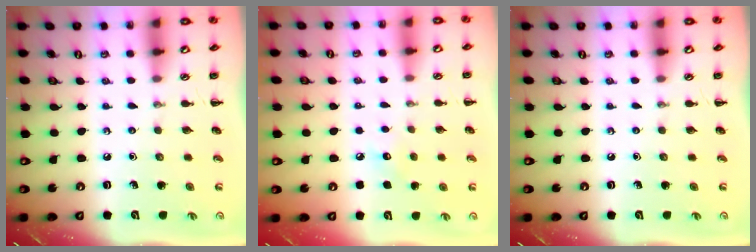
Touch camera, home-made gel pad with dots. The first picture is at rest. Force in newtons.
{"total": 5.8, "press": 5.6, "slide": 1.5}
{"total": 0.0}